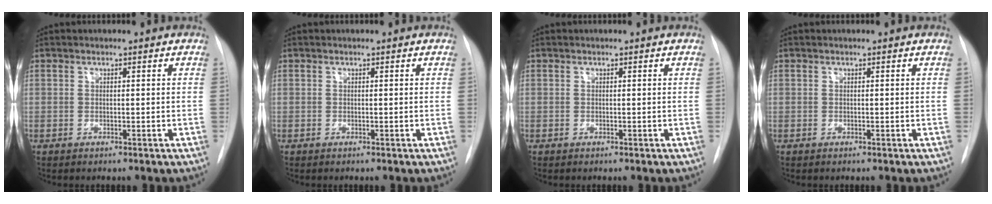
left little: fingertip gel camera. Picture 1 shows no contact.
{"total": 0.0}
{"total": 0.0}
{"total": 0.0}